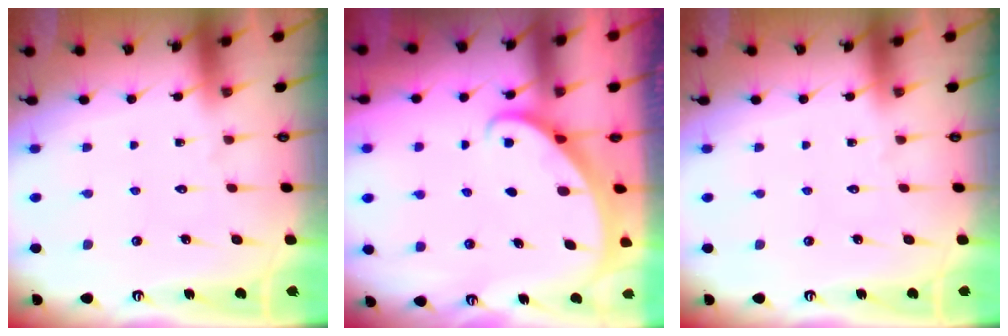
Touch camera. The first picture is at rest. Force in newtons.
{"total": 1.8, "press": 1.8, "slide": 0.1}
{"total": 0.0}